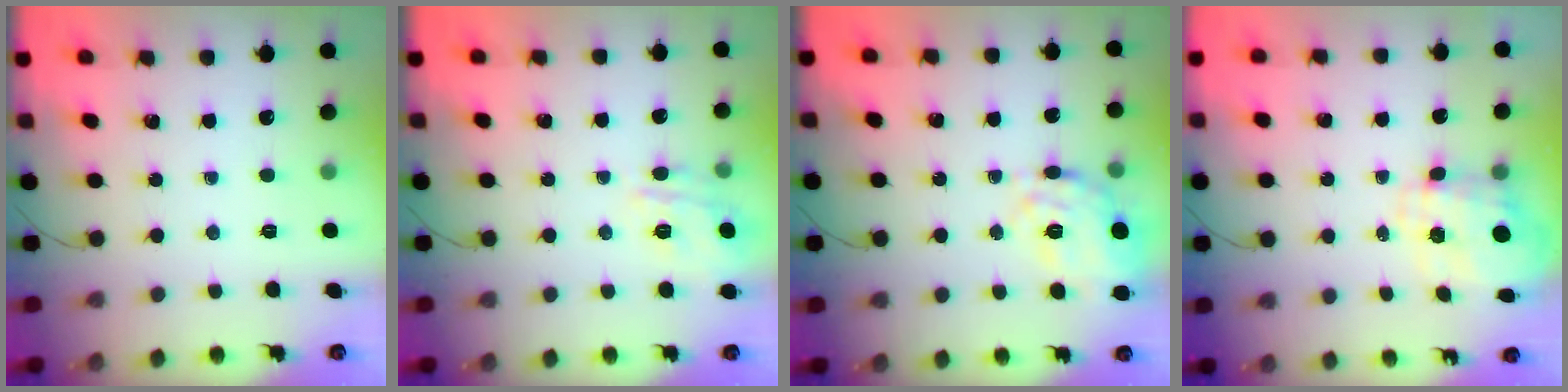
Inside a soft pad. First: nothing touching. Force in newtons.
{"total": 10.0, "press": 10.0, "slide": 0.6}
{"total": 13.1, "press": 13.0, "slide": 1.5}
{"total": 3.5, "press": 3.3, "slide": 1.2}